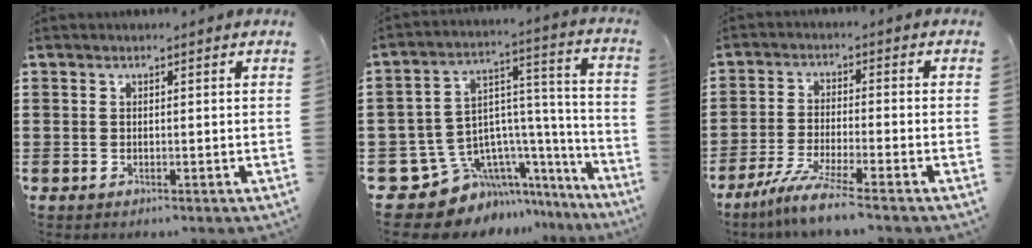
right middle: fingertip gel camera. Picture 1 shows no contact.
{"total": 9.6, "force": [-6.3, 6.6, 2.8], "torque": [-0.075, -0.007, -0.108]}
{"total": 6.0, "force": [-4.8, -0.3, 3.7], "torque": [-0.084, -0.022, -0.092]}